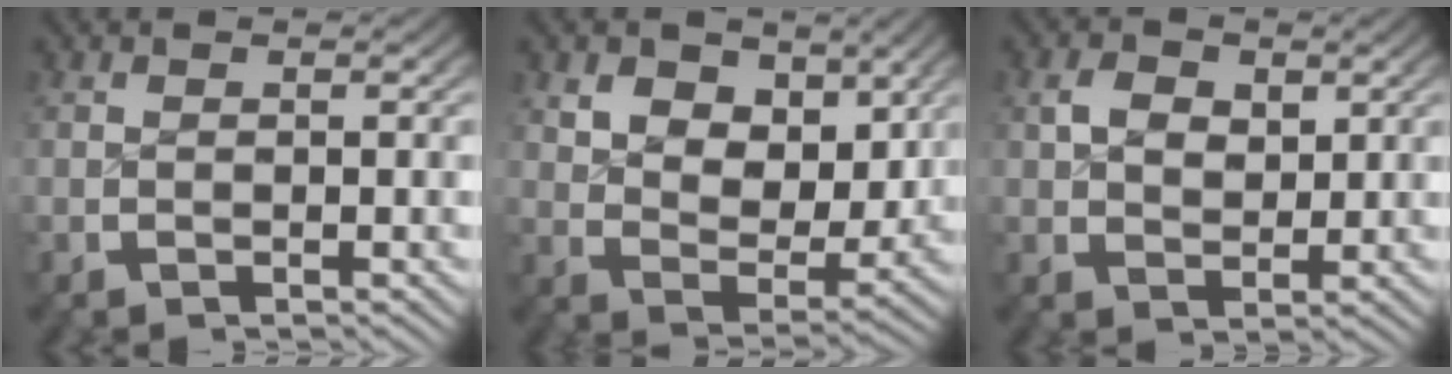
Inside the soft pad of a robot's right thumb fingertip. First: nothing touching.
{"total": 6.6, "force": [1.6, 4.7, 4.4], "torque": [-0.088, -0.036, 0.040]}
{"total": 2.8, "force": [1.0, 2.0, 1.6], "torque": [-0.024, -0.009, 0.026]}